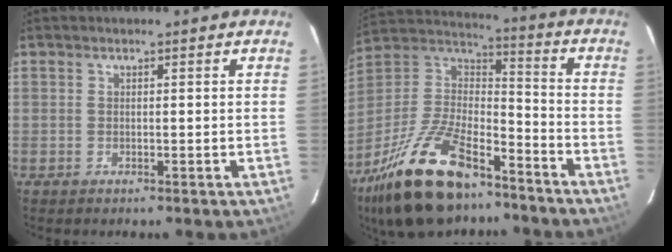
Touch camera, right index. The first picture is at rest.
{"total": 23.7, "force": [-16.2, 9.7, 14.3], "torque": [-0.298, -0.005, -0.278]}